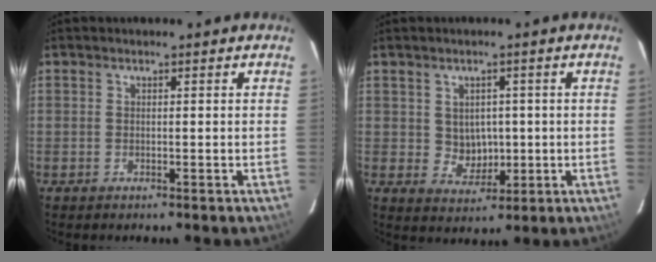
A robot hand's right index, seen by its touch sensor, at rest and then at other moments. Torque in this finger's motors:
{"motor_torque": [-0.04, 0.06, 0.06, 0.00]}